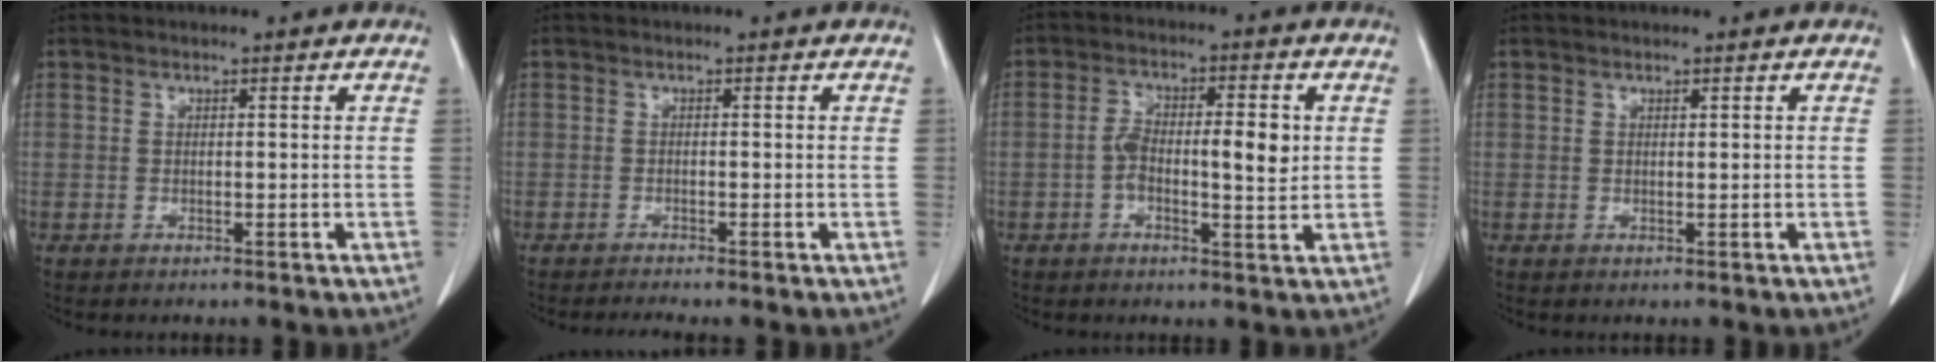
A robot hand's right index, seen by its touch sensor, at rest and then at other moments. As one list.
[{"total": 1.6, "force": [-1.4, -0.7, 0.3], "torque": [-0.009, -0.006, -0.024]}, {"total": 7.3, "force": [-0.1, 2.4, 6.9], "torque": [-0.125, 0.015, -0.003]}, {"total": 0.0}]